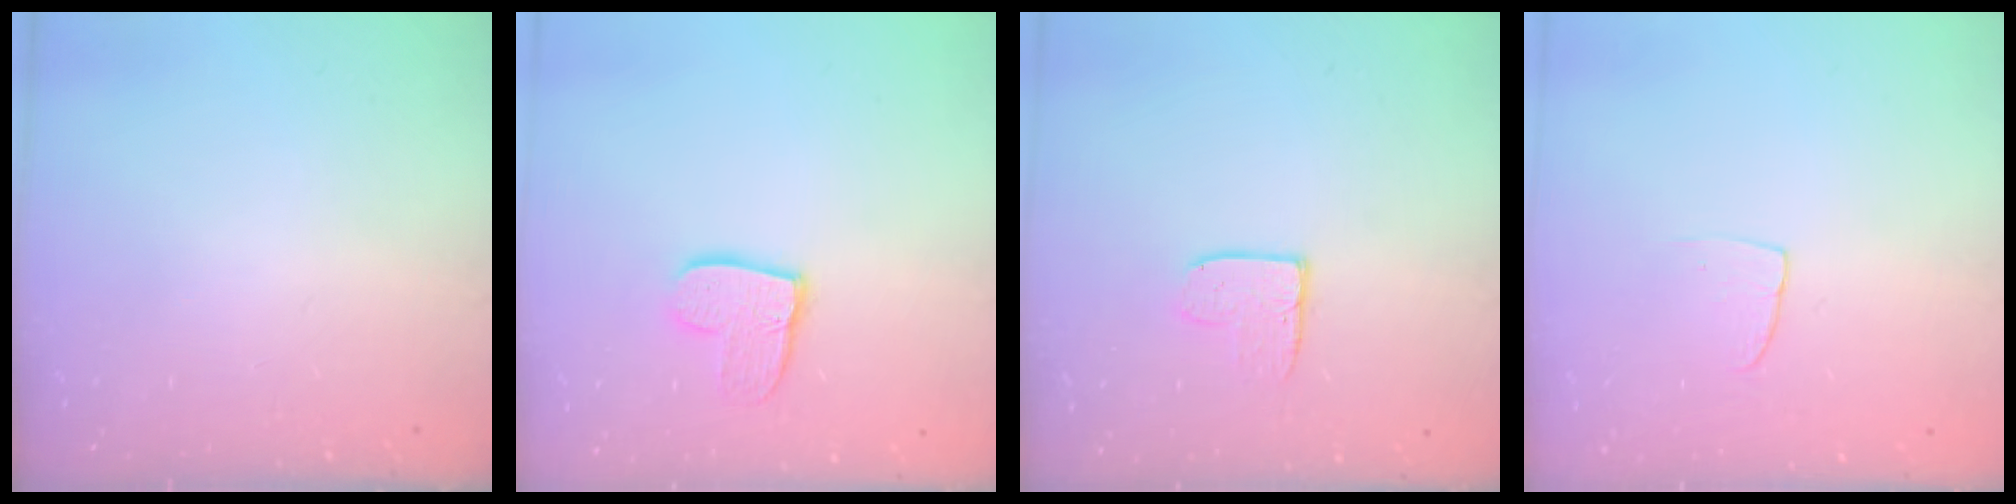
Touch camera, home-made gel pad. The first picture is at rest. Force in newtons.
{"total": 10.9, "press": 10.8, "slide": 0.9}
{"total": 7.9, "press": 7.9, "slide": 0.6}
{"total": 3.3, "press": 3.3, "slide": 0.2}